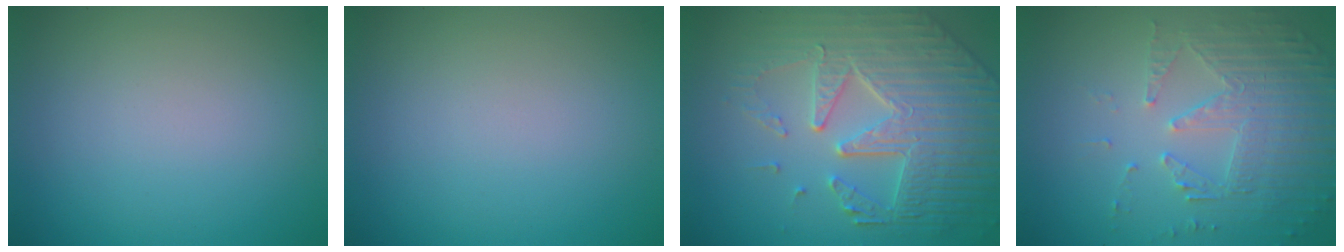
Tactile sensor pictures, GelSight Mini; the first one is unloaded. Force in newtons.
{"total": 0.0}
{"total": 8.1, "press": 6.0, "slide": 5.4}
{"total": 5.5, "press": 3.7, "slide": 4.0}